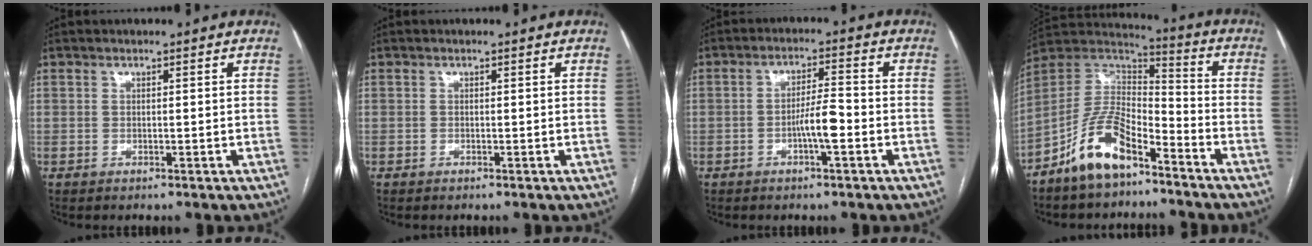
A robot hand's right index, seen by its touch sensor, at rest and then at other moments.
{"total": 0.0}
{"total": 4.9, "force": [-1.7, 0.4, 4.5], "torque": [-0.081, 0.006, -0.030]}
{"total": 12.0, "force": [-7.9, 4.5, 7.8], "torque": [-0.163, 0.020, -0.152]}